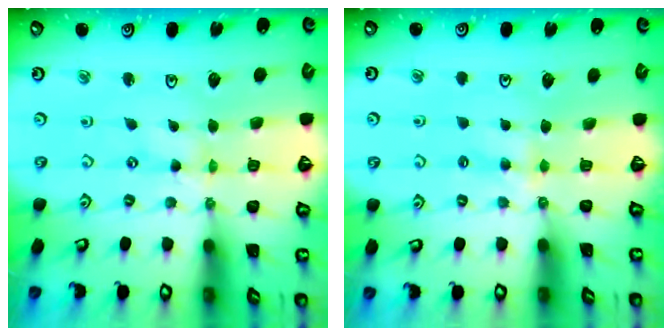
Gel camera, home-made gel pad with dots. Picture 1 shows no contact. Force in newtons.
{"total": 3.3, "press": 3.3, "slide": 0.4}